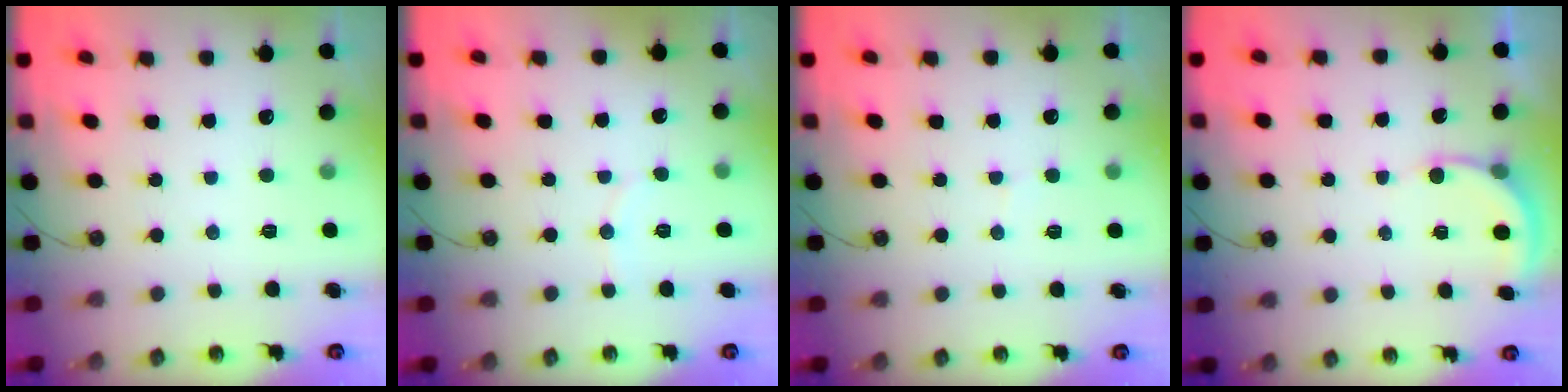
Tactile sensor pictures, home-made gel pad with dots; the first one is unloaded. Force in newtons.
{"total": 3.3, "press": 3.3, "slide": 0.4}
{"total": 4.9, "press": 4.8, "slide": 0.6}
{"total": 3.1, "press": 3.1, "slide": 0.3}